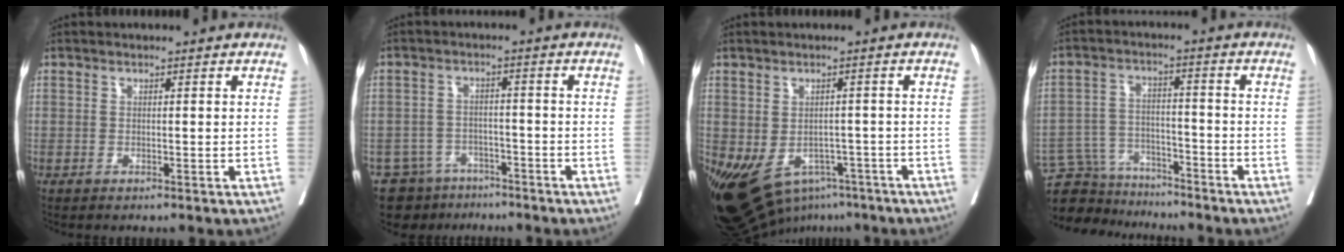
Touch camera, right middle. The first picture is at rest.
{"total": 6.9, "force": [-5.1, 4.6, 0.4], "torque": [-0.003, 0.021, -0.075]}
{"total": 13.0, "force": [-7.6, 8.0, 6.8], "torque": [-0.134, 0.002, -0.109]}
{"total": 9.2, "force": [-8.5, 3.5, 0.1], "torque": [-0.003, 0.031, -0.144]}